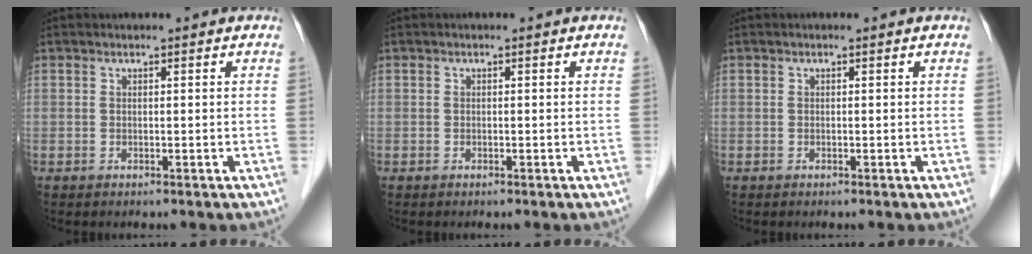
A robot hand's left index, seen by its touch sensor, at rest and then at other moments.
{"total": 0.0}
{"total": 0.0}